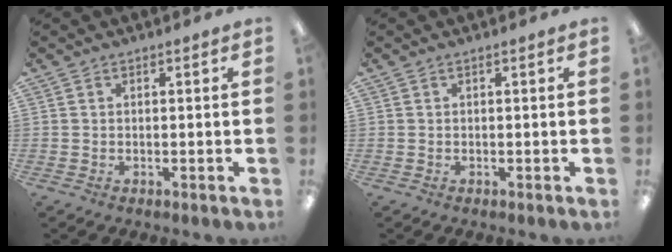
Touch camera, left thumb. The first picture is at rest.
{"total": 0.0}